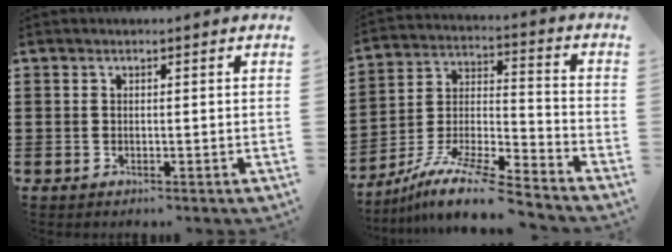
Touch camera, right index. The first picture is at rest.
{"total": 11.1, "force": [-9.6, 0.8, 5.4], "torque": [-0.100, 0.015, -0.190]}